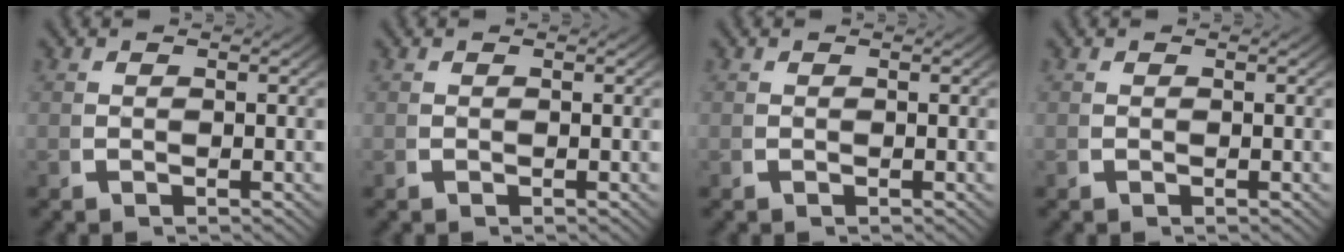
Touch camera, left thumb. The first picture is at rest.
{"total": 0.0}
{"total": 0.0}
{"total": 0.0}